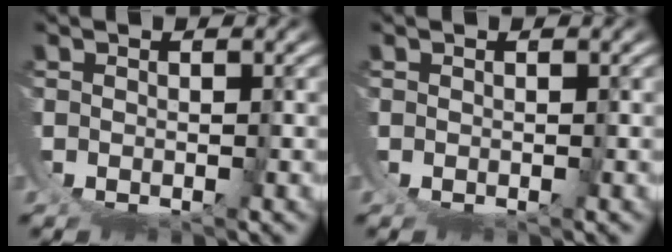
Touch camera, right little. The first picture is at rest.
{"total": 0.0}